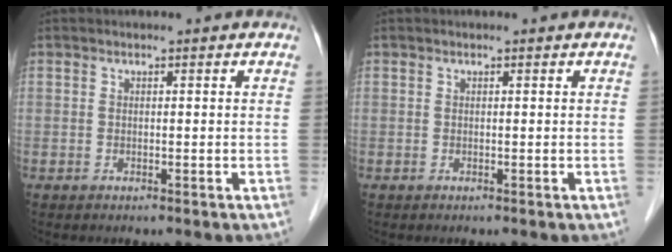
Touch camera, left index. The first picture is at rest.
{"total": 0.0}